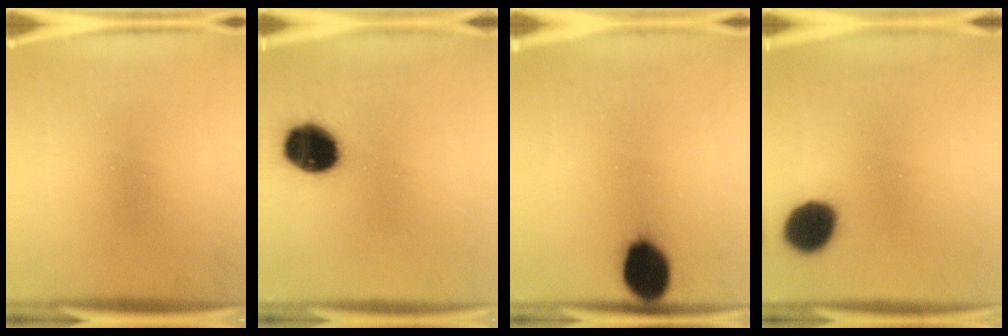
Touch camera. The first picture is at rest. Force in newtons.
{"total": 15.7}
{"total": 11.9}
{"total": 11.4}